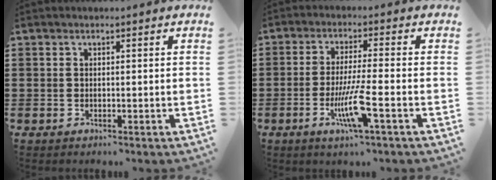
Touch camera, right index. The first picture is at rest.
{"total": 7.5, "force": [-2.8, 0.3, 6.9], "torque": [-0.139, -0.019, -0.056]}